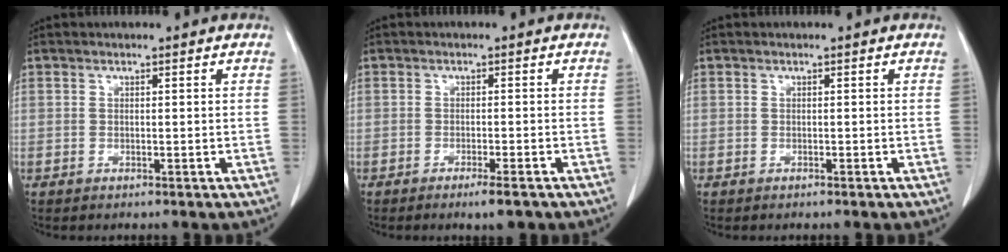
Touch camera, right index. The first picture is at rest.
{"total": 3.1, "force": [-2.2, 0.2, 2.2], "torque": [-0.029, -0.004, -0.030]}
{"total": 0.0}